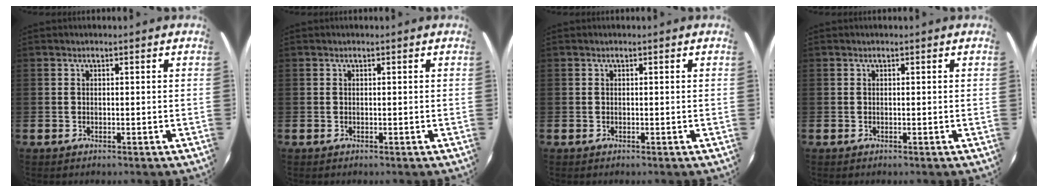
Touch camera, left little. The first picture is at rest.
{"total": 0.0}
{"total": 0.0}
{"total": 0.0}